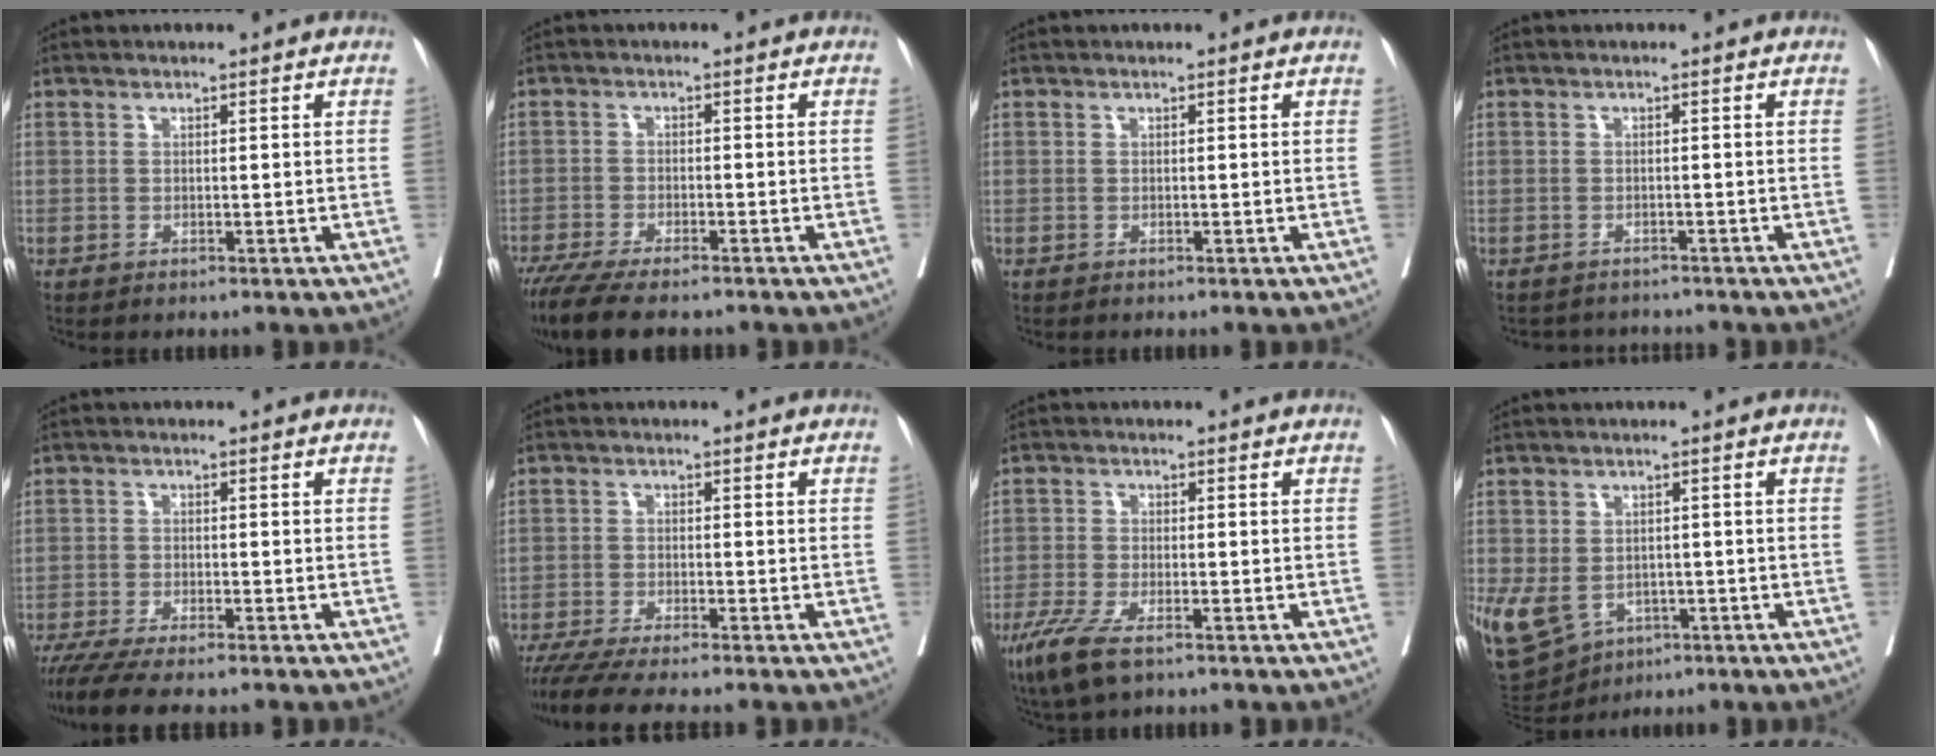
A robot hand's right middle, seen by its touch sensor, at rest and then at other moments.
{"total": 10.9, "force": [-9.0, 2.2, 5.8], "torque": [-0.088, -0.015, -0.141]}
{"total": 0.0}
{"total": 3.8, "force": [-3.7, 1.0, -0.1], "torque": [0.007, -0.001, -0.051]}
{"total": 9.1, "force": [-7.7, 0.8, 4.8], "torque": [-0.068, -0.017, -0.123]}
{"total": 8.3, "force": [-7.2, -0.2, 4.2], "torque": [-0.054, -0.020, -0.117]}
{"total": 6.8, "force": [-4.3, 1.7, 4.9], "torque": [-0.098, -0.017, -0.074]}
{"total": 16.1, "force": [-5.7, 12.9, 7.9], "torque": [-0.206, -0.001, -0.071]}